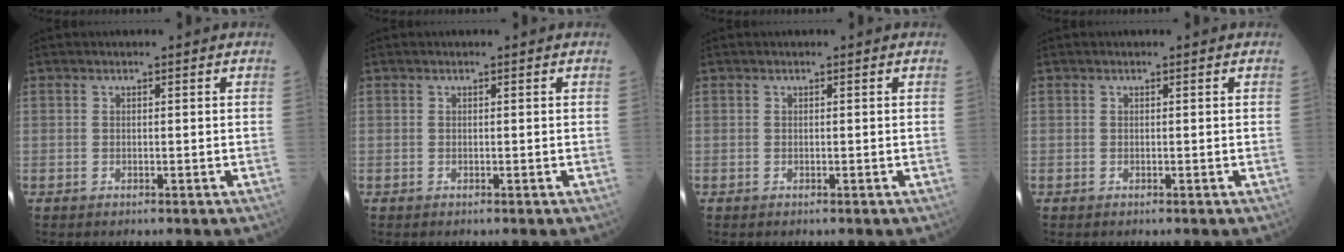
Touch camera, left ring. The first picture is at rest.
{"total": 0.0}
{"total": 0.0}
{"total": 0.0}